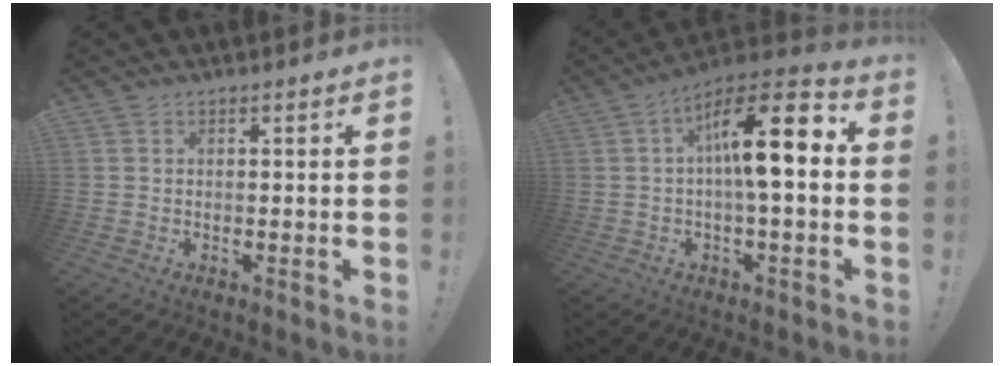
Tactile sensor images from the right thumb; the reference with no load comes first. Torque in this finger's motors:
{"motor_torque": [1.14, 2.20, 0.29, 0.23, 0.35]}